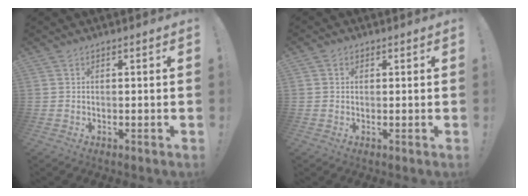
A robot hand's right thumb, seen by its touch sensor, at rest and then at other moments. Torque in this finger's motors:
{"motor_torque": [-0.07, -0.06, -0.08, 0.03, 0.05]}